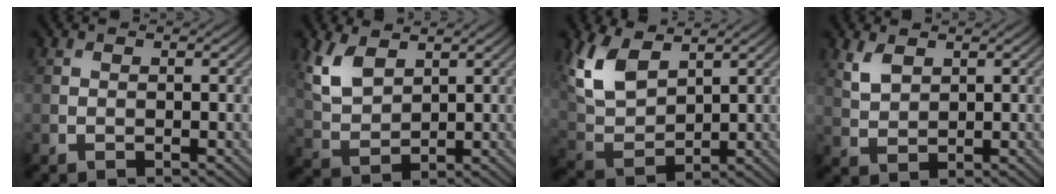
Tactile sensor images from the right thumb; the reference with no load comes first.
{"total": 6.0, "force": [3.2, 3.3, 4.0], "torque": [-0.101, -0.002, 0.068]}
{"total": 9.0, "force": [4.6, 4.8, 6.1], "torque": [-0.156, 0.003, 0.095]}
{"total": 3.1, "force": [1.8, 1.7, 1.9], "torque": [-0.051, -0.003, 0.042]}